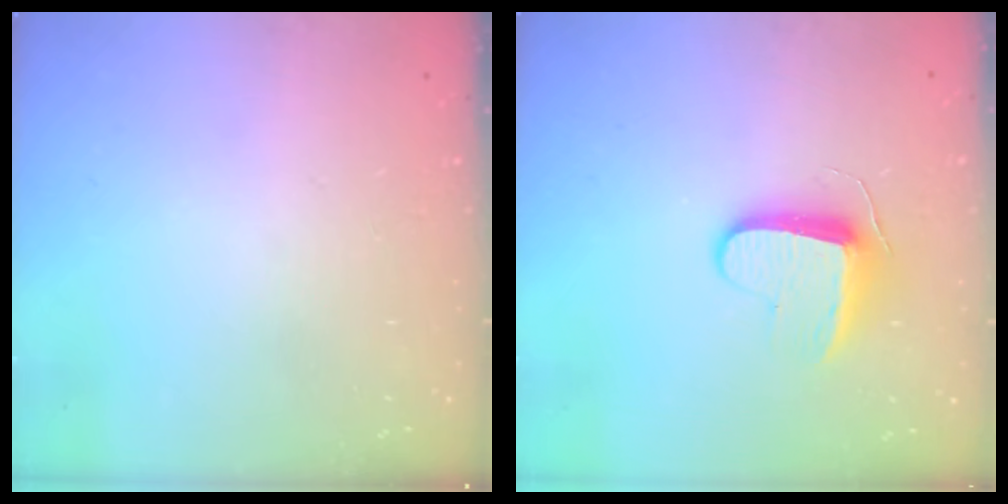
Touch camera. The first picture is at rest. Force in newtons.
{"total": 9.2, "press": 9.2, "slide": 0.7}